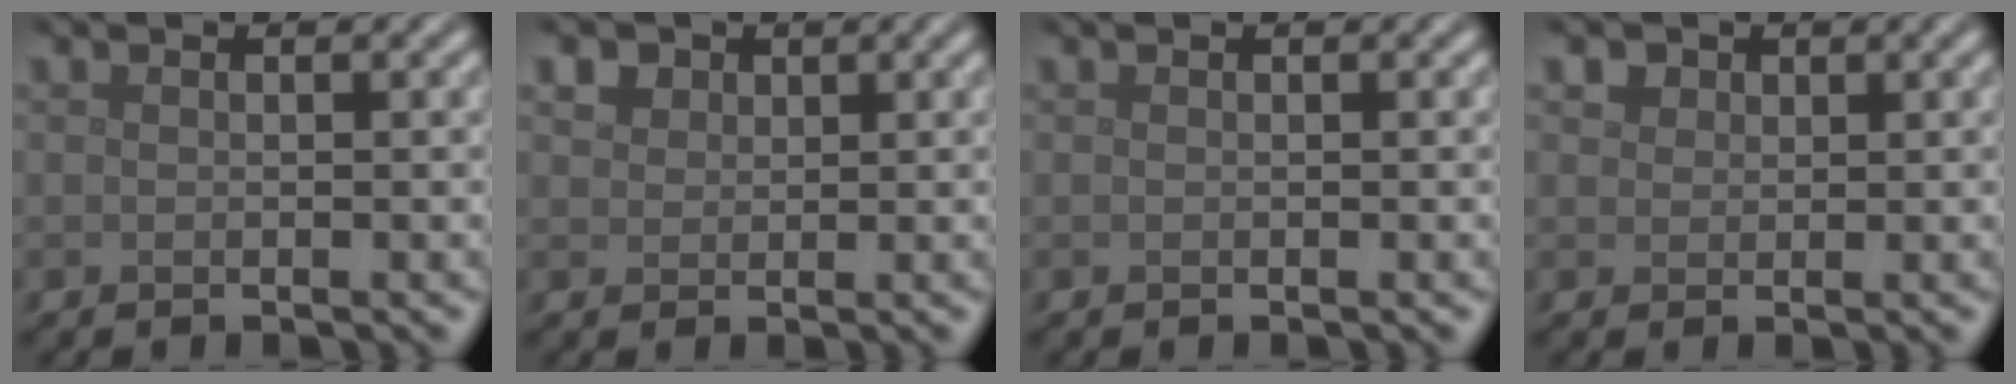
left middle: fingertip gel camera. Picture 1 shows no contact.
{"total": 2.7, "force": [1.7, 1.8, 1.0], "torque": [-0.028, 0.004, 0.024]}
{"total": 0.0}
{"total": 2.3, "force": [1.4, 1.6, 0.8], "torque": [-0.021, 0.001, 0.020]}